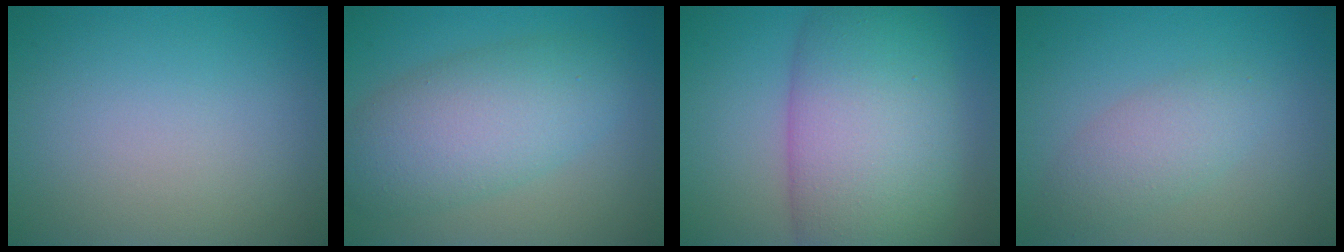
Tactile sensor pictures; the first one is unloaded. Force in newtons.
{"total": 6.9, "press": 6.9, "slide": 0.4}
{"total": 12.5, "press": 12.5, "slide": 0.2}
{"total": 2.8, "press": 2.8, "slide": 0.0}